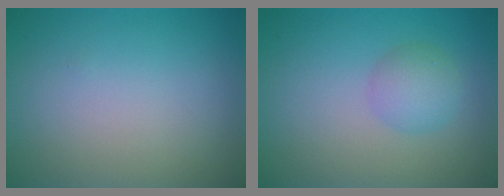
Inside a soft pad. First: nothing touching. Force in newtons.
{"total": 2.5, "press": 2.5, "slide": 0.1}